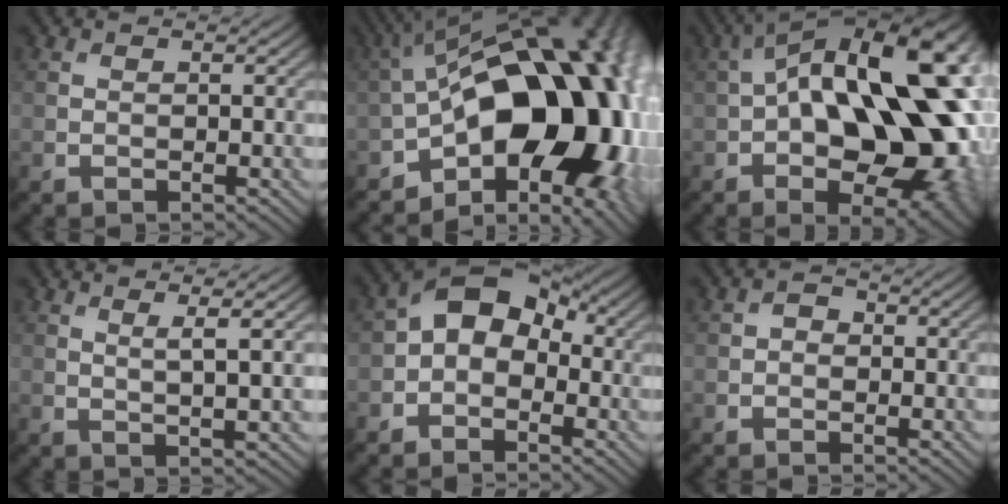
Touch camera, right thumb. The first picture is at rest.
{"total": 18.7, "force": [-4.7, 10.5, 14.7], "torque": [-0.194, 0.004, -0.074]}
{"total": 20.9, "force": [0.4, 11.4, 17.5], "torque": [-0.267, -0.004, 0.002]}
{"total": 3.7, "force": [1.7, 0.2, 3.3], "torque": [-0.064, 0.004, 0.037]}
{"total": 6.5, "force": [-0.2, 4.8, 4.4], "torque": [-0.073, 0.014, -0.018]}
{"total": 1.4, "force": [-0.1, 1.3, 0.5], "torque": [-0.007, -0.006, -0.006]}